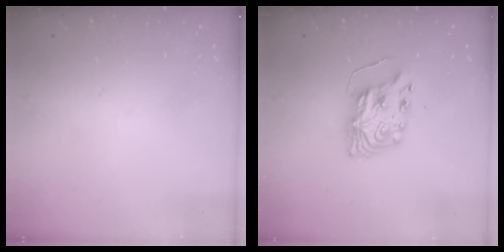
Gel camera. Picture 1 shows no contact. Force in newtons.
{"total": 8.5, "press": 8.5, "slide": 0.6}